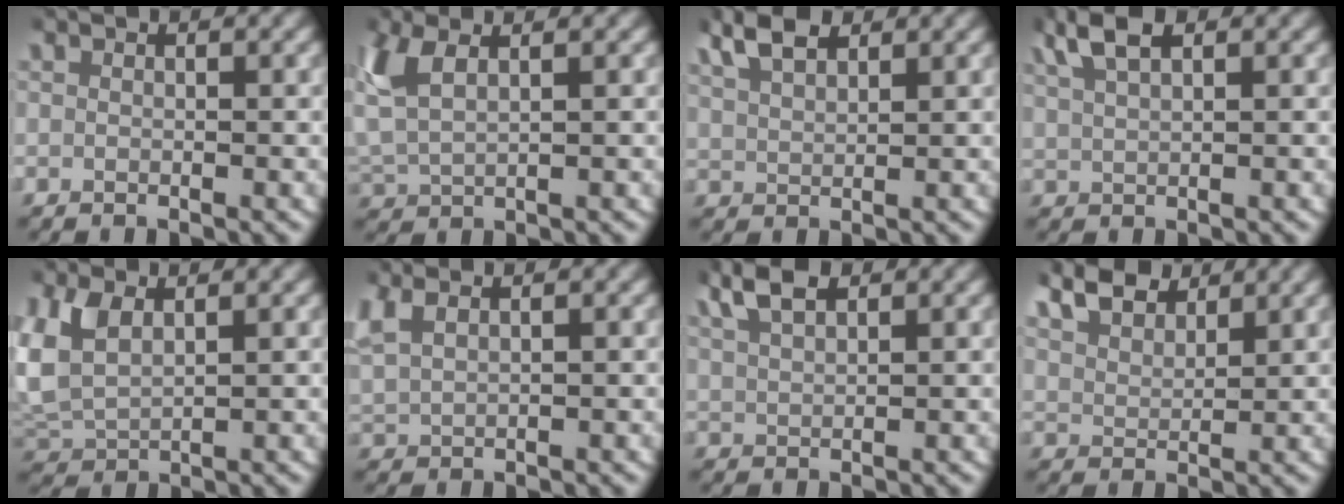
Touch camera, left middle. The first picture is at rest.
{"total": 4.7, "force": [2.2, 2.7, 3.1], "torque": [-0.098, -0.002, 0.045]}
{"total": 3.8, "force": [3.1, 1.4, 1.6], "torque": [-0.044, -0.002, 0.063]}
{"total": 3.7, "force": [2.7, 1.2, 2.2], "torque": [-0.052, 0.006, 0.051]}
{"total": 6.4, "force": [1.2, 5.1, 3.7], "torque": [-0.129, -0.014, 0.031]}
{"total": 4.0, "force": [2.1, 2.6, 2.3], "torque": [-0.068, 0.005, 0.041]}
{"total": 3.5, "force": [2.9, 1.1, 1.7], "torque": [-0.043, 0.003, 0.057]}
{"total": 5.5, "force": [4.4, 2.6, 2.0], "torque": [-0.052, 0.000, 0.078]}